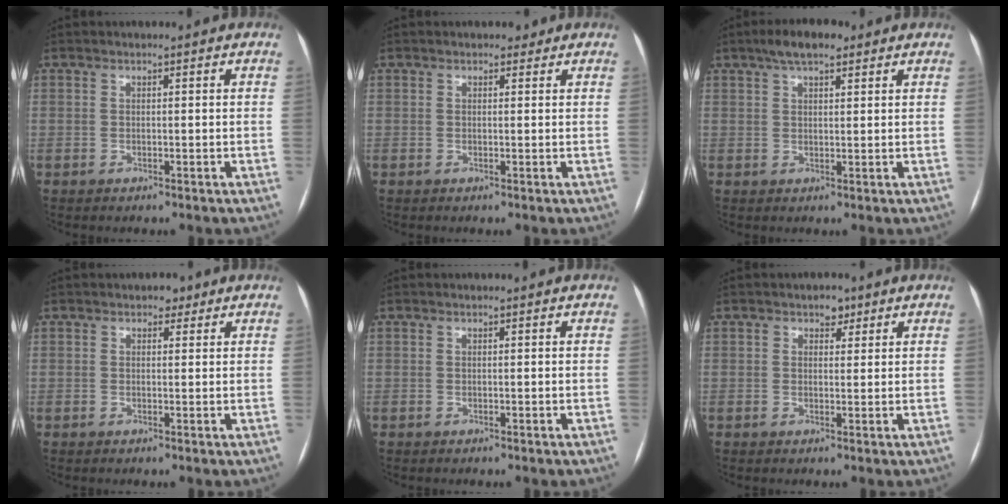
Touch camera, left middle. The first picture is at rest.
{"total": 1.2, "force": [0.8, 0.8, 0.3], "torque": [-0.003, 0.003, 0.007]}
{"total": 5.5, "force": [3.7, 1.9, 3.7], "torque": [-0.068, 0.020, 0.060]}
{"total": 1.7, "force": [1.1, 1.1, 0.6], "torque": [-0.006, 0.005, 0.012]}
{"total": 0.0}
{"total": 2.2, "force": [1.3, 1.4, 1.0], "torque": [-0.011, 0.003, 0.017]}